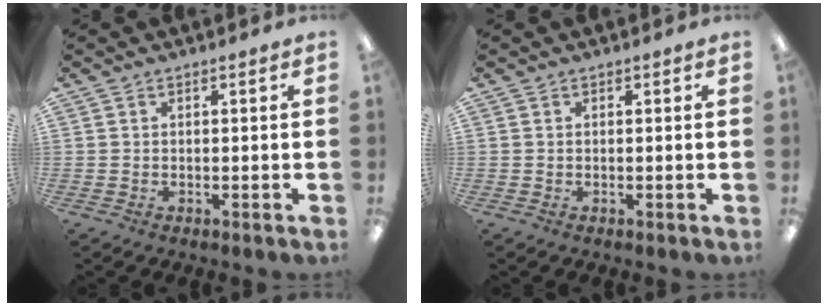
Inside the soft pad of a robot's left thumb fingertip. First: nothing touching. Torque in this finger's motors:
{"motor_torque": [-0.19, 0.01, 0.16, -0.10, 0.01]}